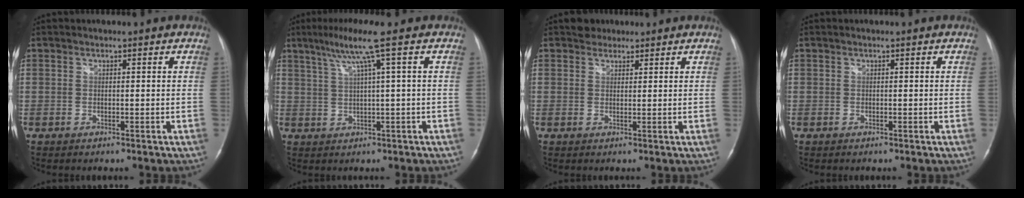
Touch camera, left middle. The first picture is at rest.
{"total": 6.4, "force": [3.2, -1.6, 5.2], "torque": [-0.104, 0.015, 0.063]}
{"total": 2.1, "force": [1.7, 1.3, 0.0], "torque": [0.002, 0.008, 0.024]}
{"total": 0.0}